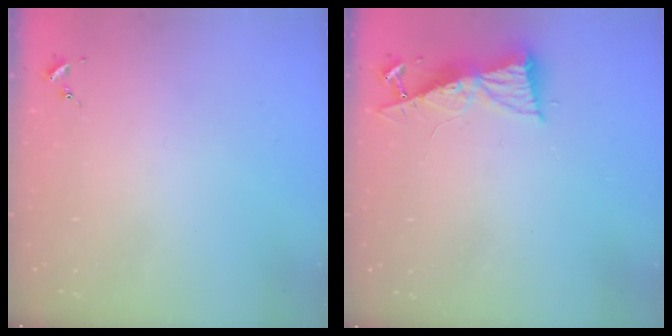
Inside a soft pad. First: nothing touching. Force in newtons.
{"total": 8.6, "press": 8.5, "slide": 1.1}